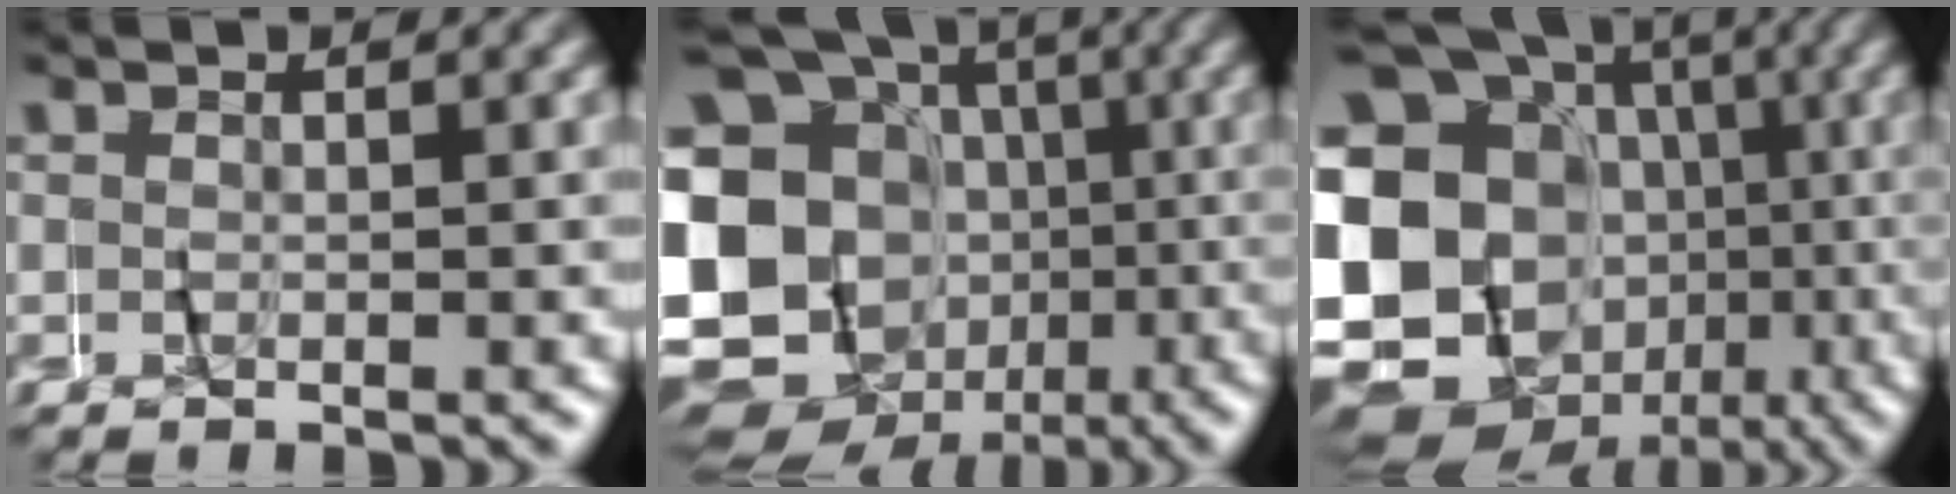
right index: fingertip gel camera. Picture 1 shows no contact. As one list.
[{"total": 15.3, "force": [-1.4, 13.3, 7.4], "torque": [-0.159, -0.027, -0.033]}, {"total": 16.9, "force": [-2.4, 13.9, 9.2], "torque": [-0.195, -0.043, -0.034]}]